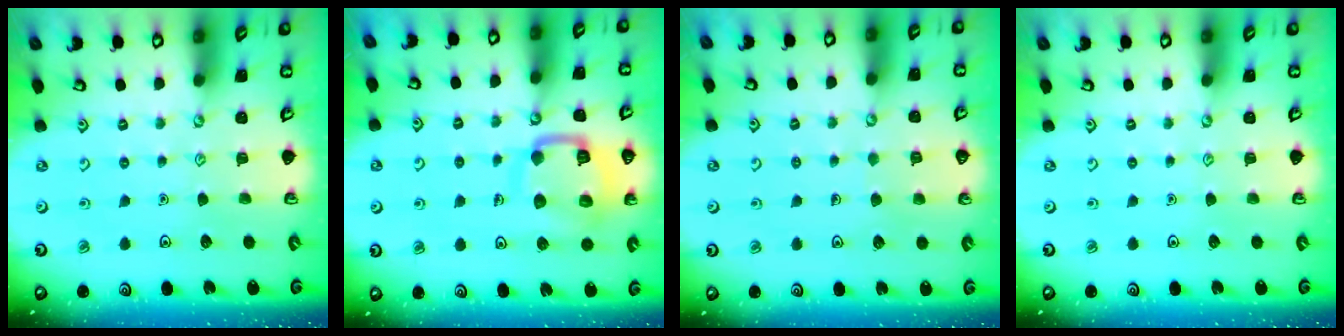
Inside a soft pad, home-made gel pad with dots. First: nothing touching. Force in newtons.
{"total": 13.4, "press": 13.4, "slide": 1.4}
{"total": 4.9, "press": 4.9, "slide": 0.4}
{"total": 0.0}